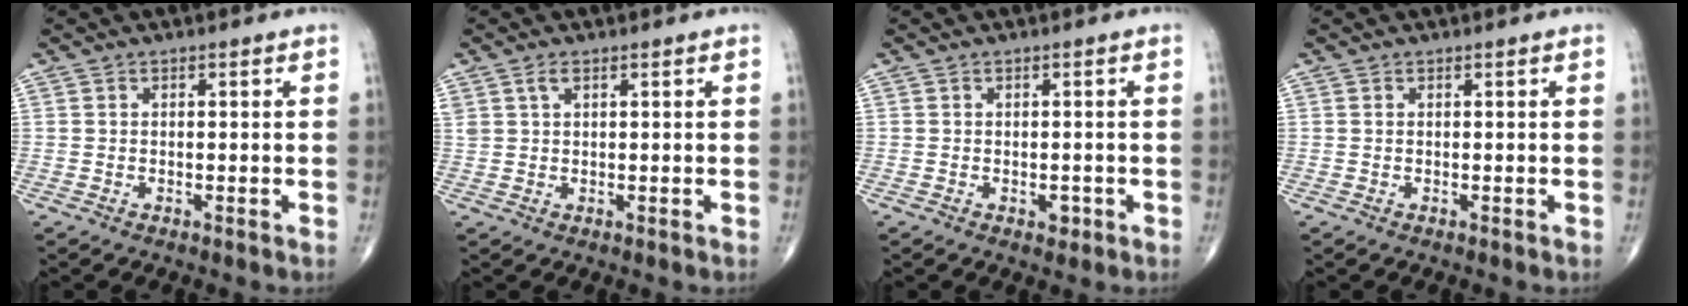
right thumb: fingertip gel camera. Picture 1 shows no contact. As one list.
[{"total": 2.0, "force": [1.1, 1.1, 1.3], "torque": [-0.031, 0.007, 0.027]}, {"total": 1.5, "force": [-0.5, 1.0, 0.9], "torque": [-0.004, 0.000, -0.006]}, {"total": 0.0}]